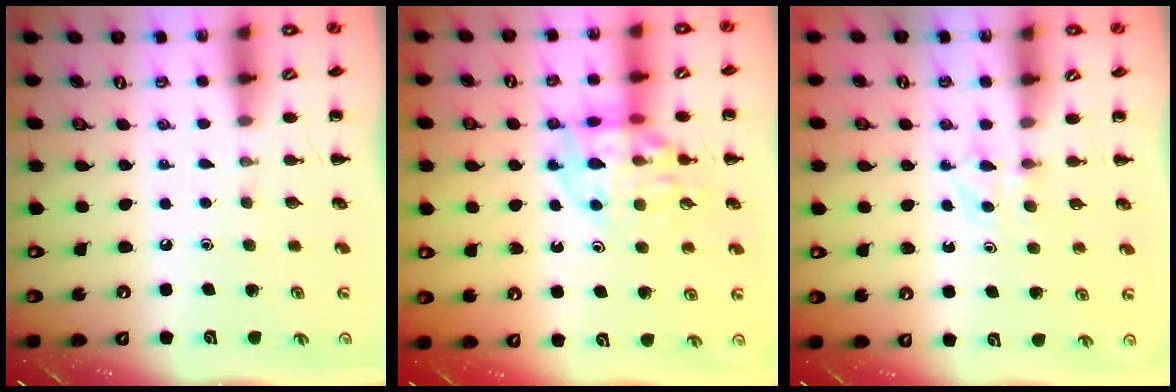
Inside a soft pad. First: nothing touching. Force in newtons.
{"total": 14.0, "press": 13.8, "slide": 2.4}
{"total": 2.8, "press": 2.6, "slide": 1.0}